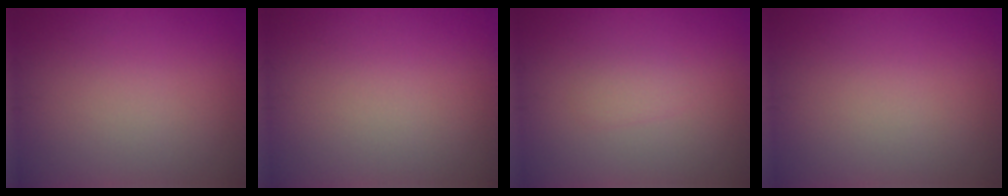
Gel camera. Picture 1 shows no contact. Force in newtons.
{"total": 0.0}
{"total": 1.0, "press": 1.0, "slide": 0.1}
{"total": 0.0}